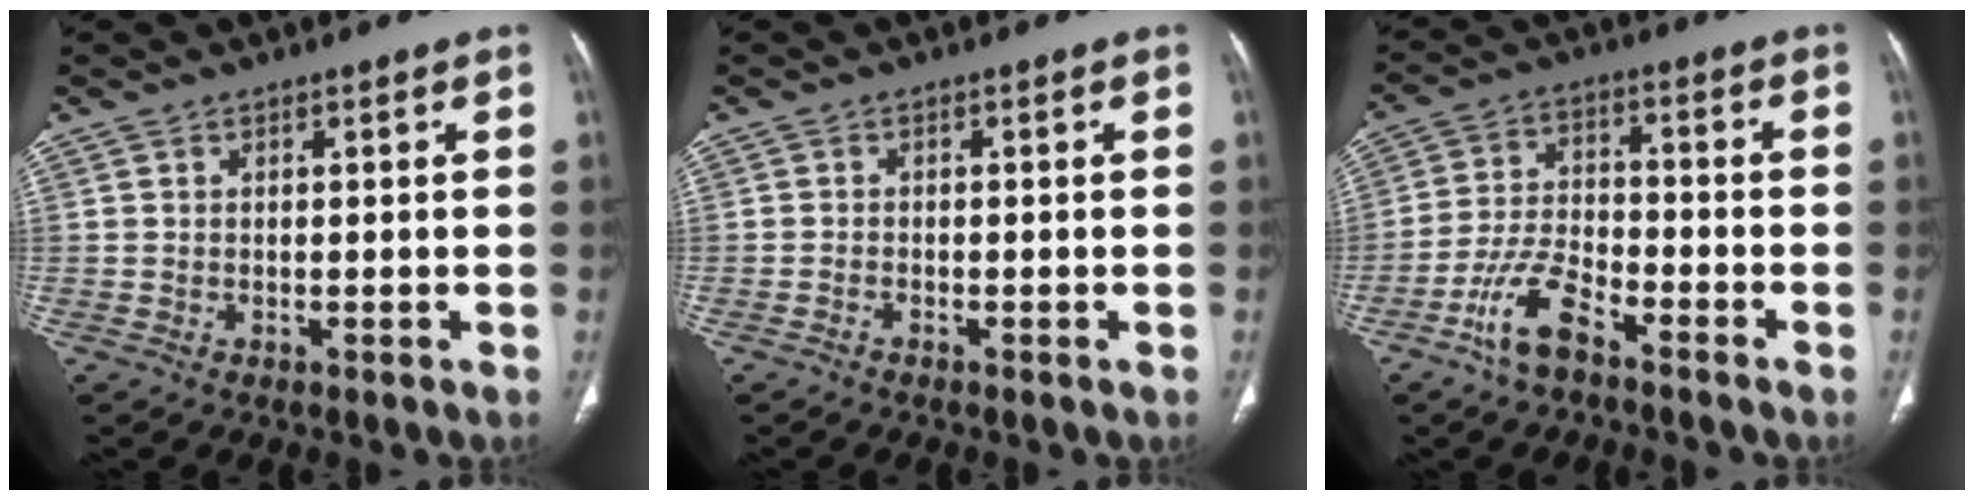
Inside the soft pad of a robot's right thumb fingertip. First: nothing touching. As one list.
[{"total": 0.7, "force": [-0.6, 0.0, 0.3], "torque": [-0.007, 0.000, -0.014]}, {"total": 8.5, "force": [-5.8, 3.0, 5.5], "torque": [-0.119, 0.030, -0.116]}]